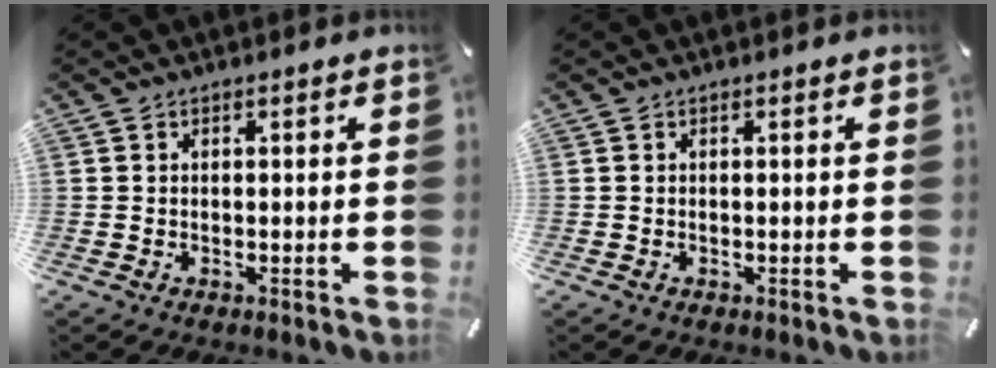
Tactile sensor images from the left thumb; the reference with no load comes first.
{"total": 0.0}